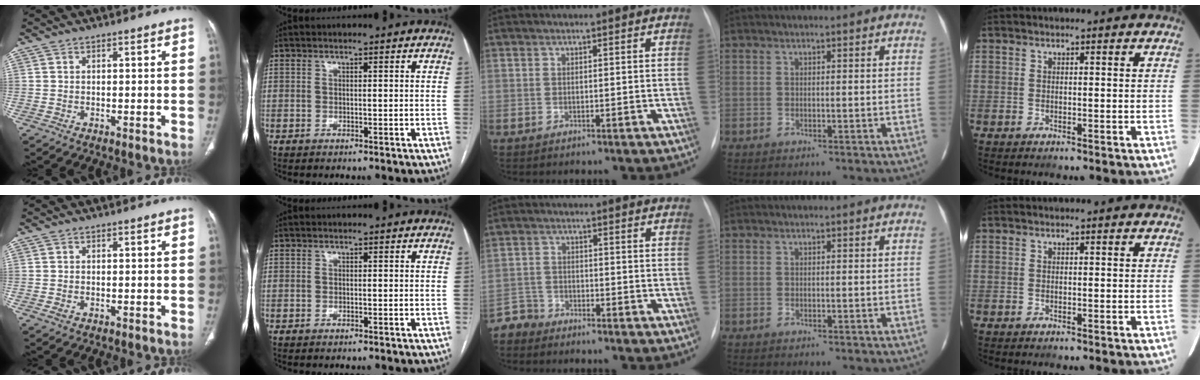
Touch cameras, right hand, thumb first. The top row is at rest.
{"thumb": {"total": 1.1, "force": [-0.3, 0.7, 0.8], "torque": [-0.022, 0.003, -0.005]}, "middle": {"total": 3.0, "force": [-2.8, 0.6, -1.1], "torque": [0.026, -0.008, -0.054]}}